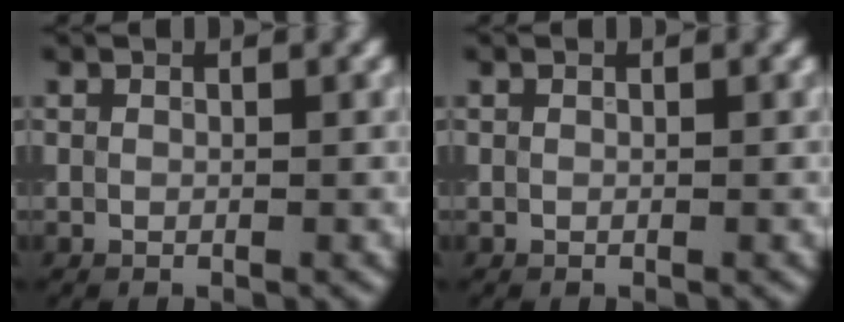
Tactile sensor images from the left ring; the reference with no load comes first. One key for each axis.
{"total": 0.0}